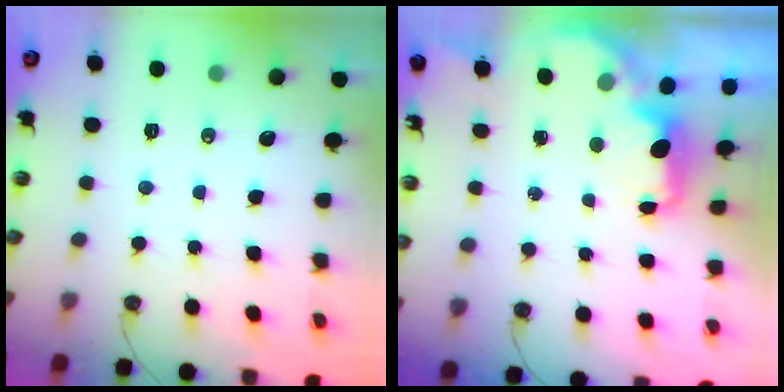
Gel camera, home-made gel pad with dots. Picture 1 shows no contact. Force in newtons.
{"total": 2.2, "press": 2.1, "slide": 0.5}